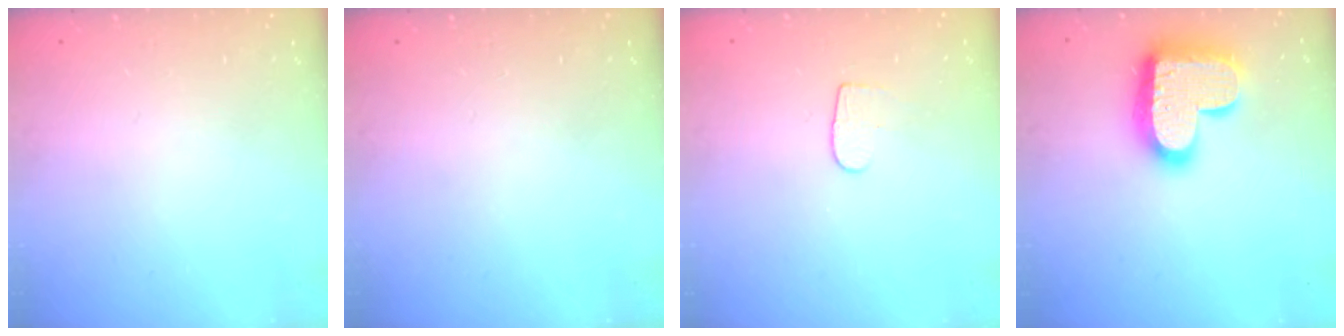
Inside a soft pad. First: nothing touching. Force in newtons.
{"total": 0.0}
{"total": 4.3, "press": 4.2, "slide": 0.3}
{"total": 18.7, "press": 18.7, "slide": 1.2}